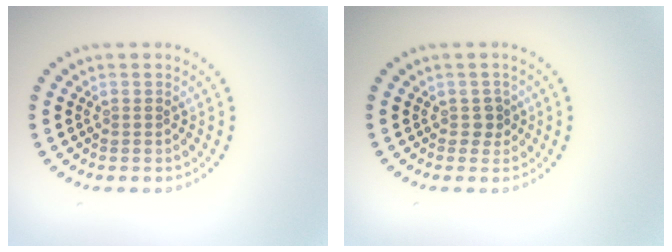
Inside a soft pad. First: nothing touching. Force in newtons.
{"total": 1.0, "press": 0.8, "slide": 0.6}